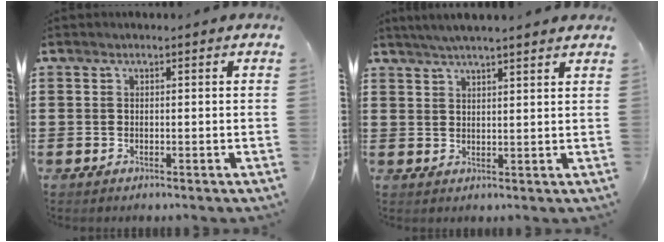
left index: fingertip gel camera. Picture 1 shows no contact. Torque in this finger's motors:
{"motor_torque": [1.06, -1.08, 0.24, 0.16]}